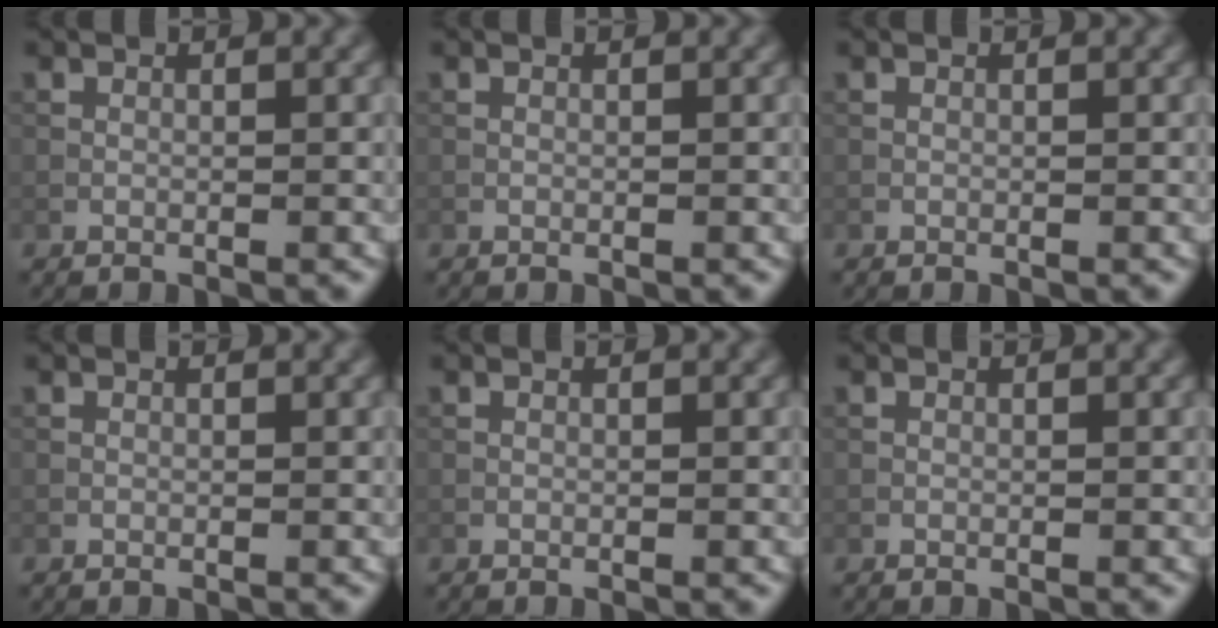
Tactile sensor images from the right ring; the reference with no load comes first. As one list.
[{"total": 0.0}, {"total": 0.0}, {"total": 0.0}, {"total": 0.0}, {"total": 0.0}]